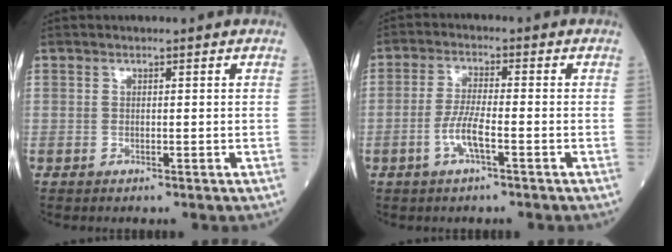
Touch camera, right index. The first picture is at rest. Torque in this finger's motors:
{"motor_torque": [0.44, -0.25, 0.42, 0.08]}